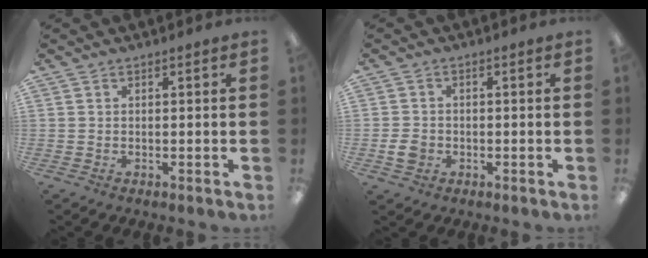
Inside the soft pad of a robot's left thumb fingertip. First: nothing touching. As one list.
[{"total": 3.6, "force": [-1.0, 3.0, 1.6], "torque": [-0.024, 0.001, -0.021]}]